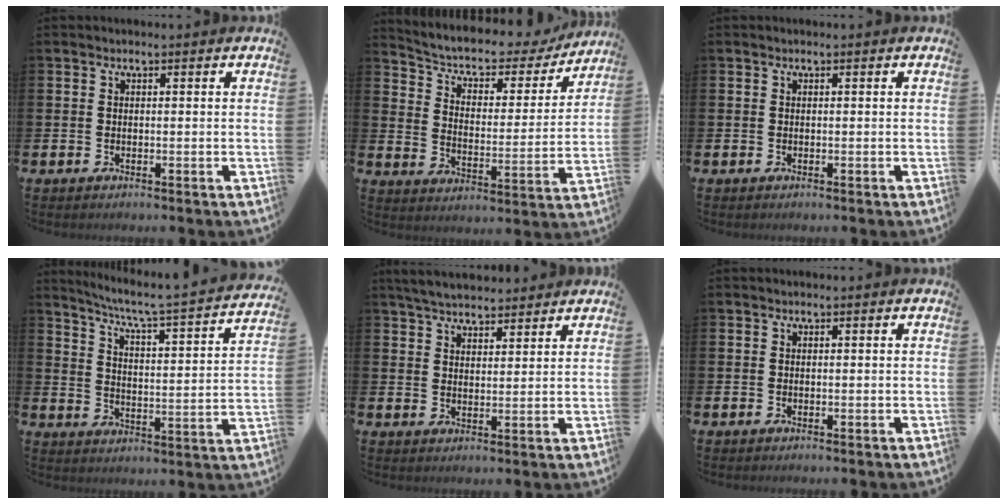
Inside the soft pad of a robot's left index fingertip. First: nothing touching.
{"total": 5.9, "force": [5.0, 2.6, 1.9], "torque": [-0.060, -0.037, 0.077]}
{"total": 0.0}
{"total": 5.3, "force": [4.6, 0.0, 2.5], "torque": [-0.071, -0.044, 0.068]}
{"total": 4.8, "force": [4.7, 1.0, 0.7], "torque": [-0.024, -0.017, 0.085]}
{"total": 0.0}